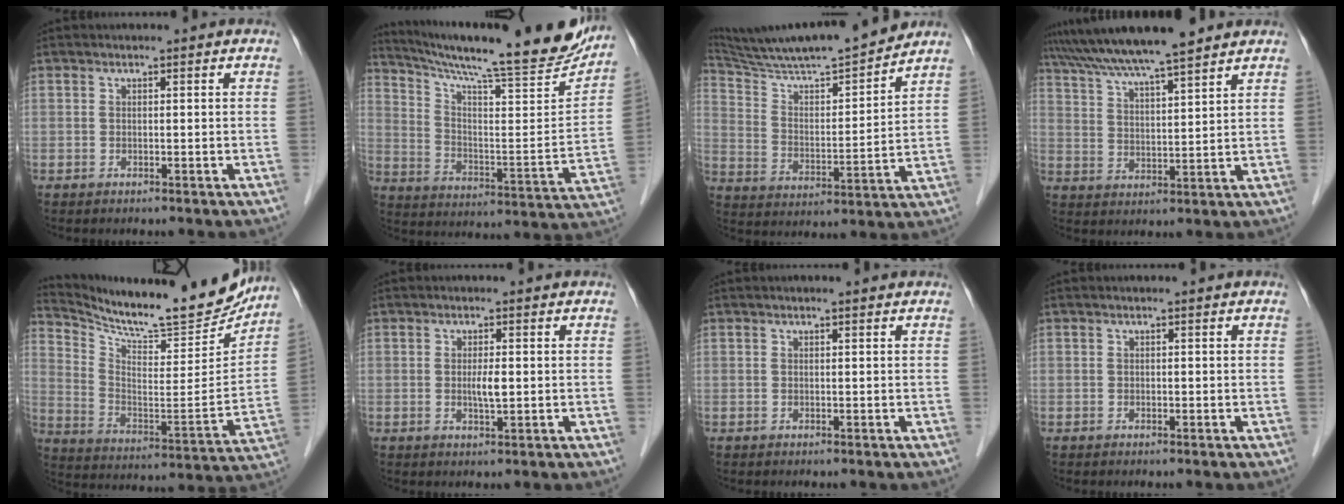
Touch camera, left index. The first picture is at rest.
{"total": 25.0, "force": [22.3, 2.1, 11.0], "torque": [-0.178, -0.057, 0.311]}
{"total": 18.3, "force": [16.7, 0.0, 7.5], "torque": [-0.134, 0.002, 0.277]}
{"total": 13.7, "force": [11.9, 0.2, 6.8], "torque": [-0.123, 0.027, 0.194]}
{"total": 21.6, "force": [19.8, 3.0, 8.0], "torque": [-0.140, -0.058, 0.295]}
{"total": 2.4, "force": [0.0, 0.4, 2.3], "torque": [-0.046, -0.002, 0.001]}
{"total": 0.6, "force": [0.5, 0.1, 0.4], "torque": [-0.011, 0.006, 0.006]}
{"total": 0.0}